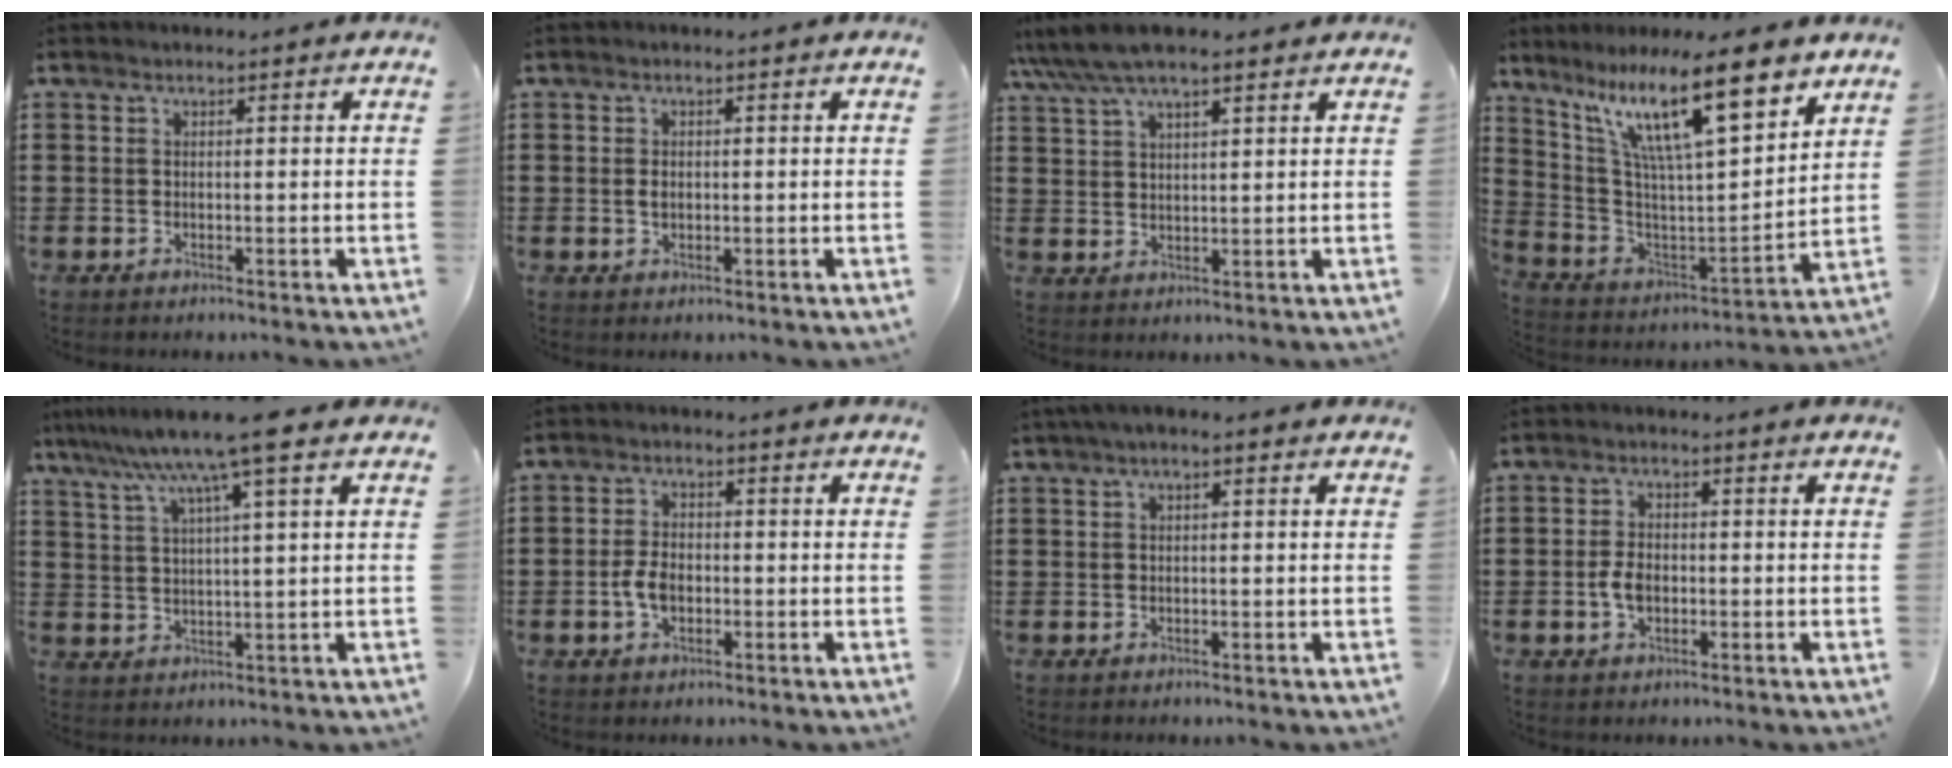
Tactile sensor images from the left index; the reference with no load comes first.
{"total": 1.5, "force": [0.0, 0.9, 1.2], "torque": [-0.026, 0.004, -0.001]}
{"total": 5.6, "force": [4.5, 1.4, 3.0], "torque": [-0.070, -0.004, 0.081]}
{"total": 15.6, "force": [9.8, 3.4, 11.7], "torque": [-0.224, -0.042, 0.160]}
{"total": 9.4, "force": [6.4, 0.1, 6.9], "torque": [-0.151, -0.011, 0.108]}
{"total": 4.1, "force": [-0.9, 2.4, 3.1], "torque": [-0.078, -0.002, -0.022]}
{"total": 1.4, "force": [0.2, 0.2, 1.4], "torque": [-0.024, -0.001, 0.004]}
{"total": 3.7, "force": [-0.6, 2.3, 2.8], "torque": [-0.075, -0.004, -0.018]}